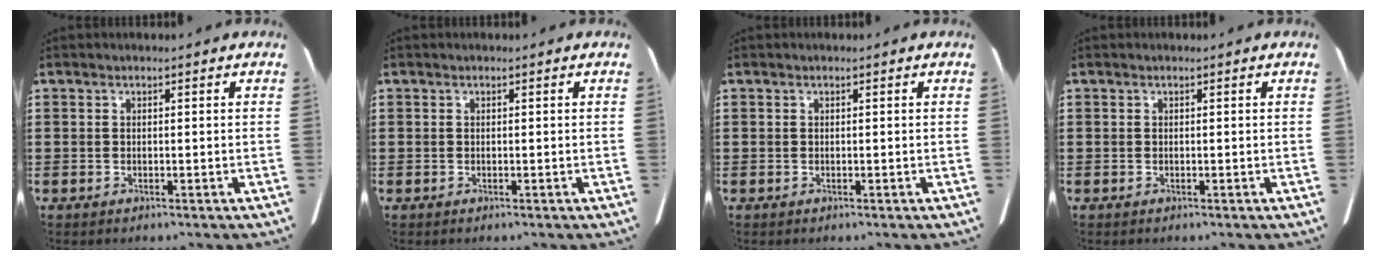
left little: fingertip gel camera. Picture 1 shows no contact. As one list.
[{"total": 0.0}, {"total": 0.0}, {"total": 0.0}]